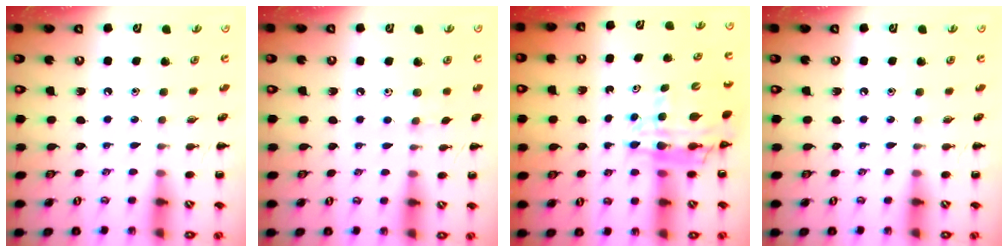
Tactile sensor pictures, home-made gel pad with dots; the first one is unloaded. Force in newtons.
{"total": 4.4, "press": 4.1, "slide": 1.6}
{"total": 11.9, "press": 11.3, "slide": 3.6}
{"total": 0.0}